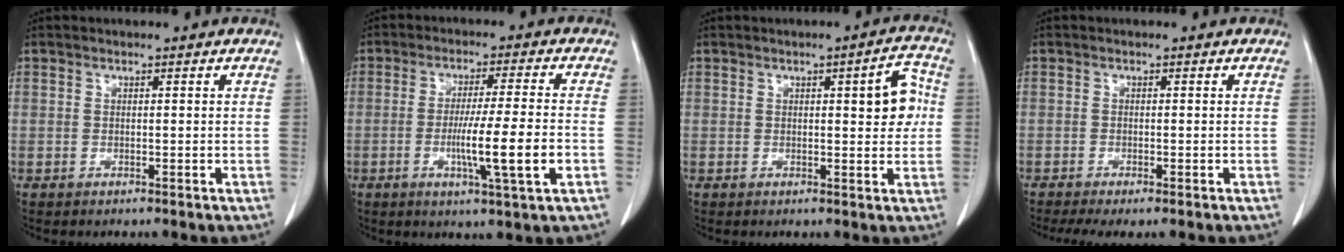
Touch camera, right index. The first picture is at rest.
{"total": 9.7, "force": [-2.5, -0.7, 9.4], "torque": [-0.161, -0.016, -0.045]}
{"total": 5.9, "force": [0.9, 1.6, 5.6], "torque": [-0.067, 0.010, 0.010]}
{"total": 3.8, "force": [-2.7, 0.7, 2.6], "torque": [-0.046, -0.011, -0.045]}